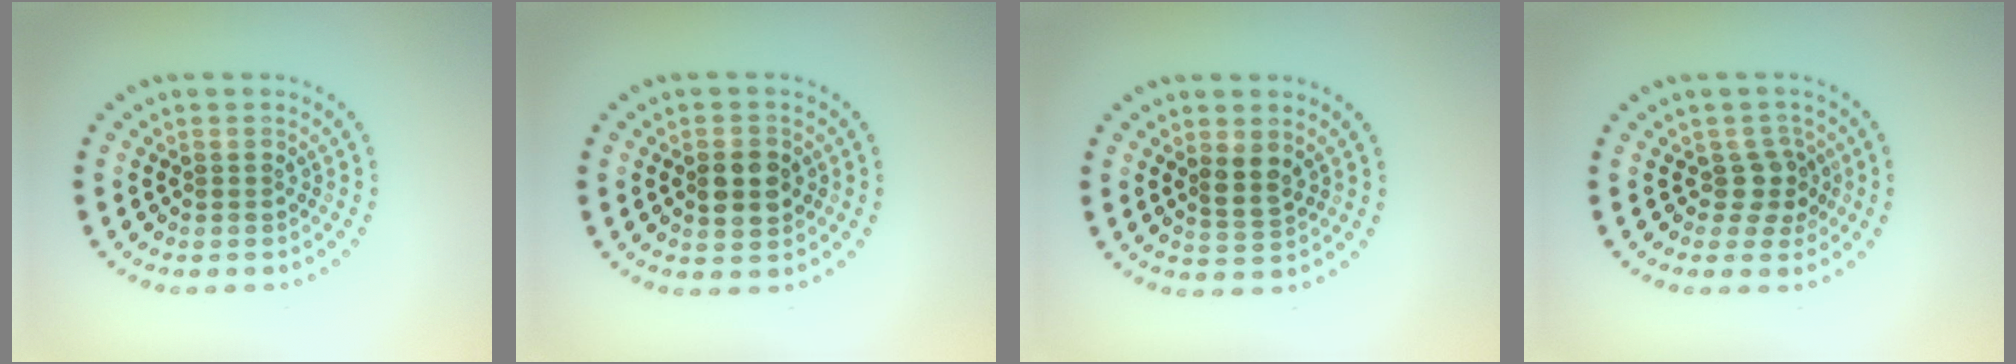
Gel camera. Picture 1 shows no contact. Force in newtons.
{"total": 3.2, "press": 3.2, "slide": 0.1}
{"total": 2.1, "press": 1.8, "slide": 1.0}
{"total": 2.2, "press": 1.8, "slide": 1.3}